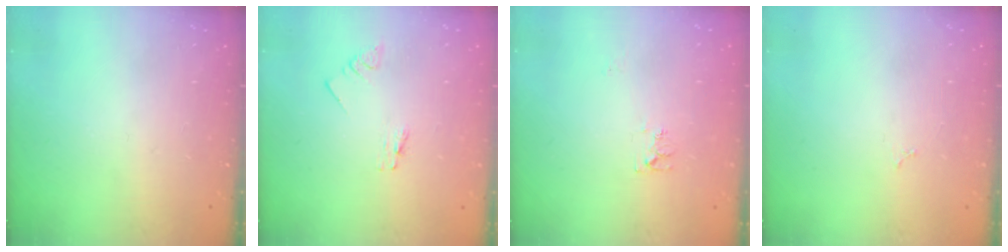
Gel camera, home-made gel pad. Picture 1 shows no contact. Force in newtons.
{"total": 0.6, "press": 0.6, "slide": 0.1}
{"total": 6.3, "press": 6.2, "slide": 0.6}
{"total": 2.9, "press": 2.9, "slide": 0.4}